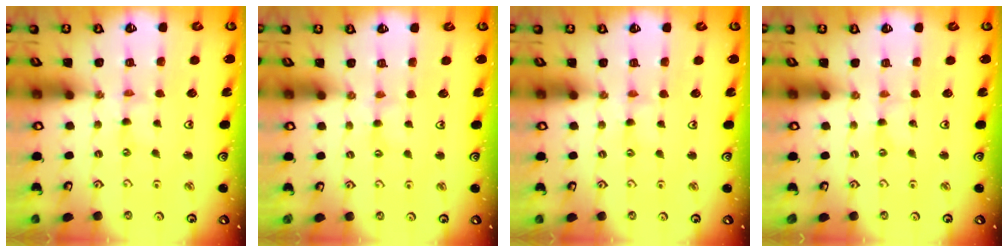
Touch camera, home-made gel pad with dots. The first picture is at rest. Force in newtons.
{"total": 2.0, "press": 1.9, "slide": 0.3}
{"total": 2.6, "press": 2.5, "slide": 0.4}
{"total": 0.0}